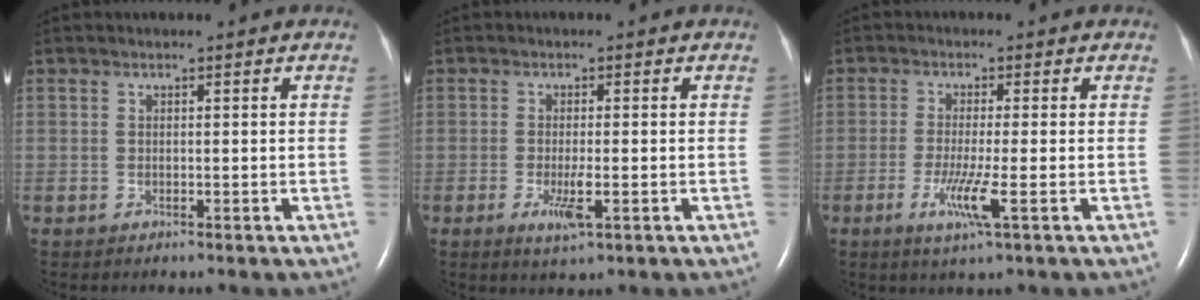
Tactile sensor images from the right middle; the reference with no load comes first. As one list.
[{"total": 3.6, "force": [-1.3, 0.5, 3.3], "torque": [-0.066, -0.008, -0.020]}, {"total": 5.0, "force": [-1.8, -0.4, 4.6], "torque": [-0.096, -0.016, -0.036]}]